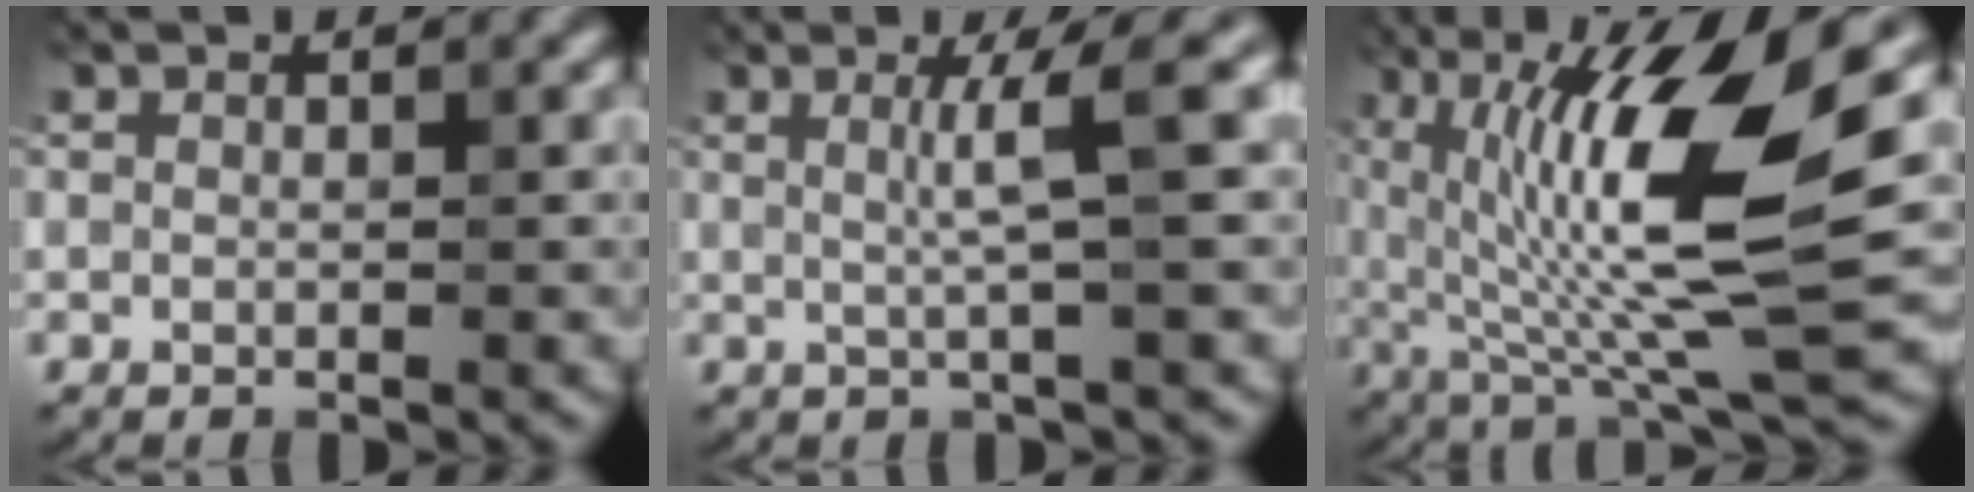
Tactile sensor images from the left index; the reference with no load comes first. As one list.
[{"total": 3.9, "force": [0.8, 0.1, 3.8], "torque": [-0.066, 0.010, 0.013]}, {"total": 12.9, "force": [1.8, 2.8, 12.5], "torque": [-0.214, -0.001, 0.035]}]